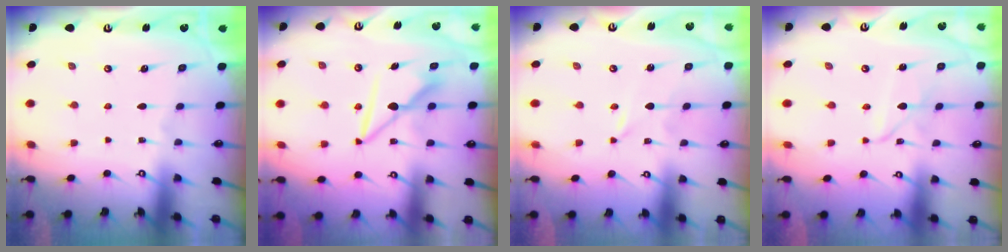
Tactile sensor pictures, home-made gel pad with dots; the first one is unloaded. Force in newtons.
{"total": 7.9, "press": 7.9, "slide": 0.3}
{"total": 0.0}
{"total": 2.5, "press": 2.5, "slide": 0.2}